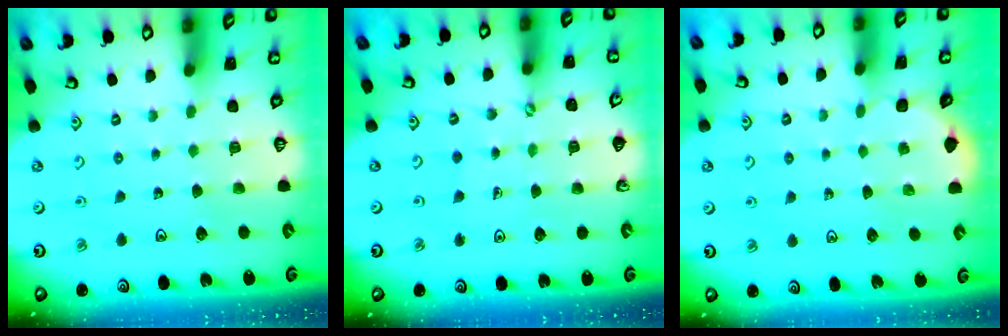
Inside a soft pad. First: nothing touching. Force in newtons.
{"total": 0.5, "press": 0.5, "slide": 0.1}
{"total": 2.1, "press": 2.1, "slide": 0.2}